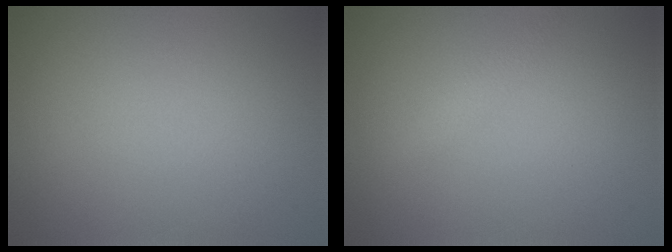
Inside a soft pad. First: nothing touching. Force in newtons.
{"total": 0.9, "press": 0.9, "slide": 0.0}